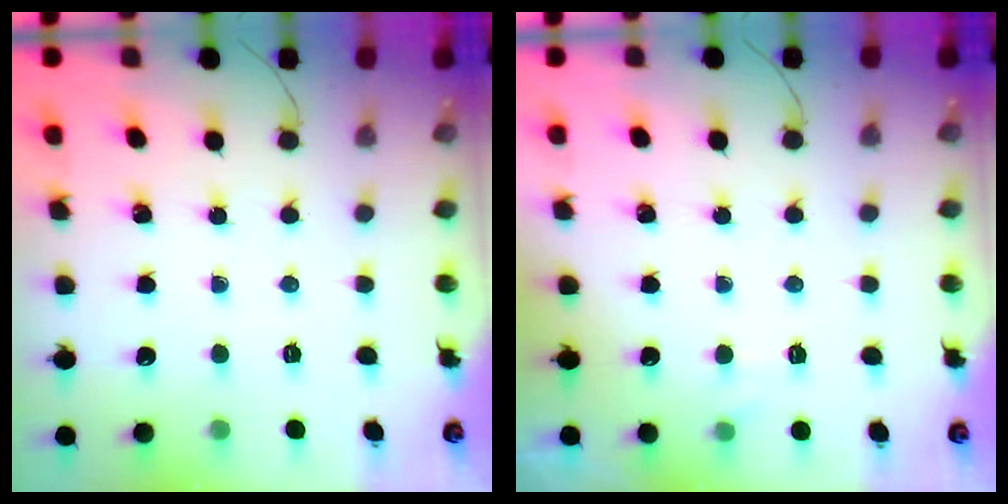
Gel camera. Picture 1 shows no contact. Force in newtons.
{"total": 2.2, "press": 1.8, "slide": 1.3}